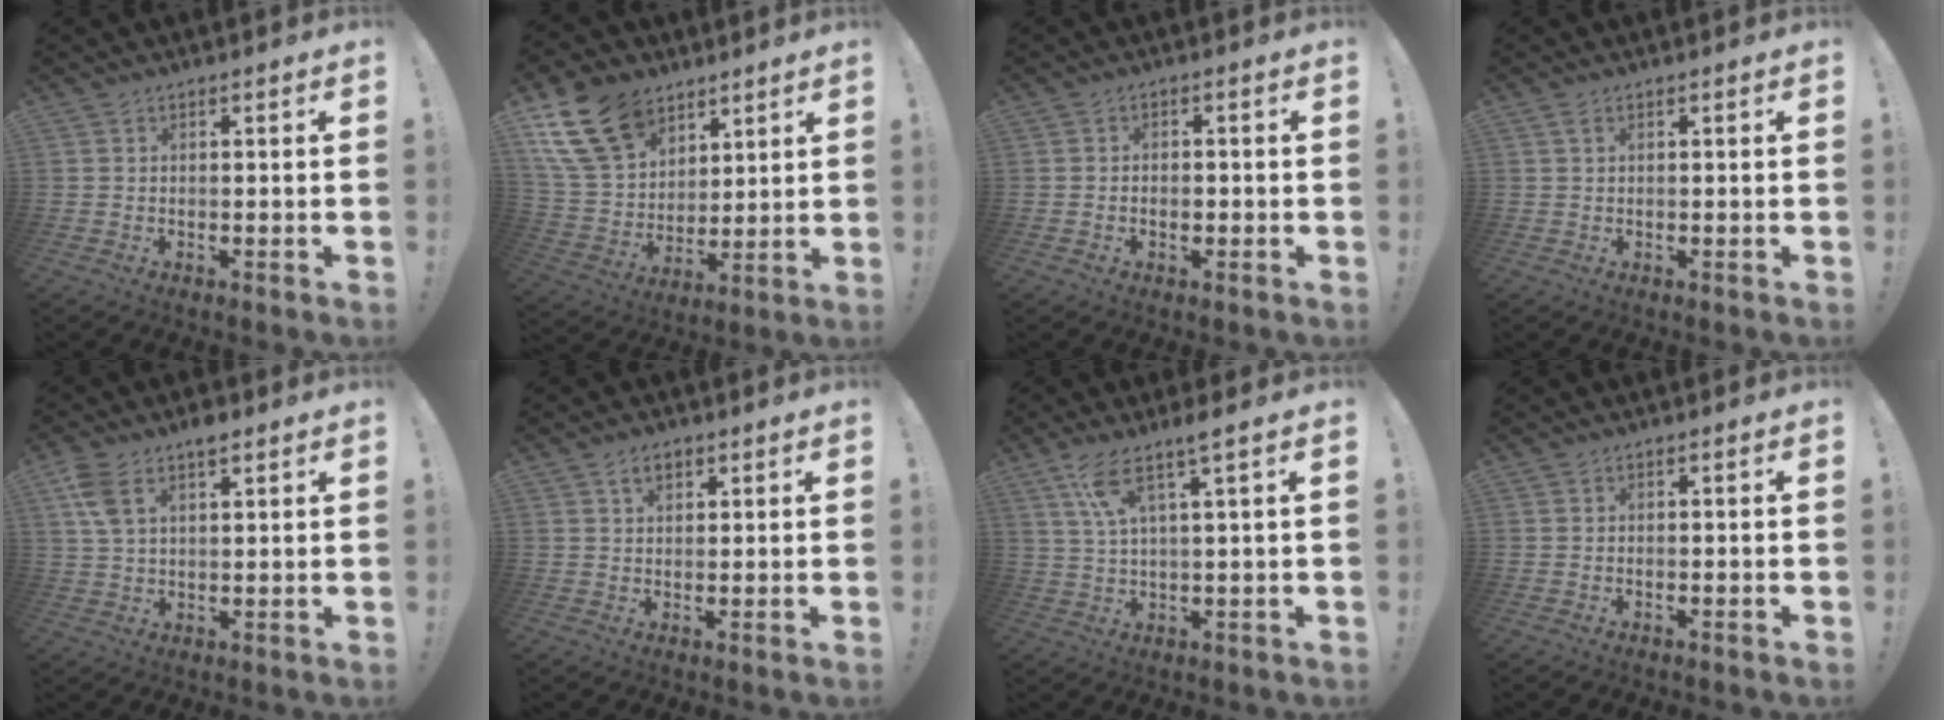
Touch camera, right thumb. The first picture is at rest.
{"total": 18.5, "force": [10.7, 12.5, 8.6], "torque": [-0.166, -0.052, 0.211]}
{"total": 1.7, "force": [-0.4, 1.3, 1.0], "torque": [-0.008, 0.002, -0.009]}
{"total": 1.2, "force": [0.7, 0.5, 0.9], "torque": [-0.015, 0.000, 0.011]}
{"total": 7.3, "force": [3.9, 3.7, 4.9], "torque": [-0.091, -0.002, 0.076]}
{"total": 3.6, "force": [1.8, 2.2, 2.2], "torque": [-0.033, 0.001, 0.030]}
{"total": 7.3, "force": [4.2, 0.2, 6.0], "torque": [-0.121, -0.012, 0.072]}
{"total": 0.0}